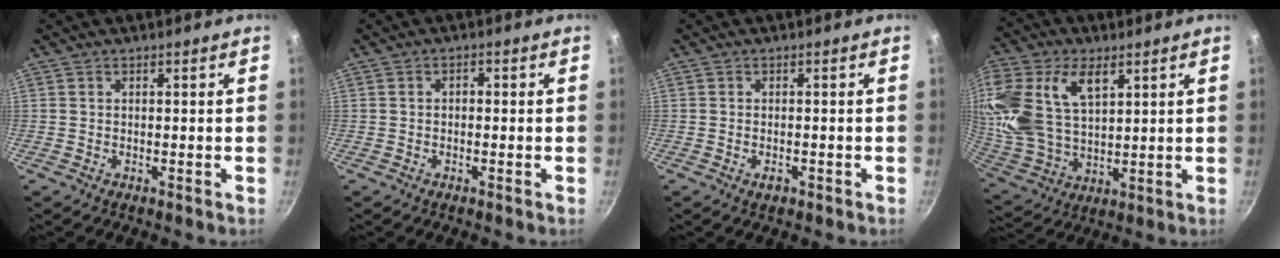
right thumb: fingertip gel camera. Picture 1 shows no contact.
{"total": 1.2, "force": [-0.3, 0.9, 0.8], "torque": [-0.014, 0.008, -0.006]}
{"total": 1.8, "force": [-0.8, 1.0, 1.2], "torque": [-0.020, 0.004, -0.013]}
{"total": 21.6, "force": [8.6, 13.2, 14.8], "torque": [-0.319, -0.009, 0.173]}